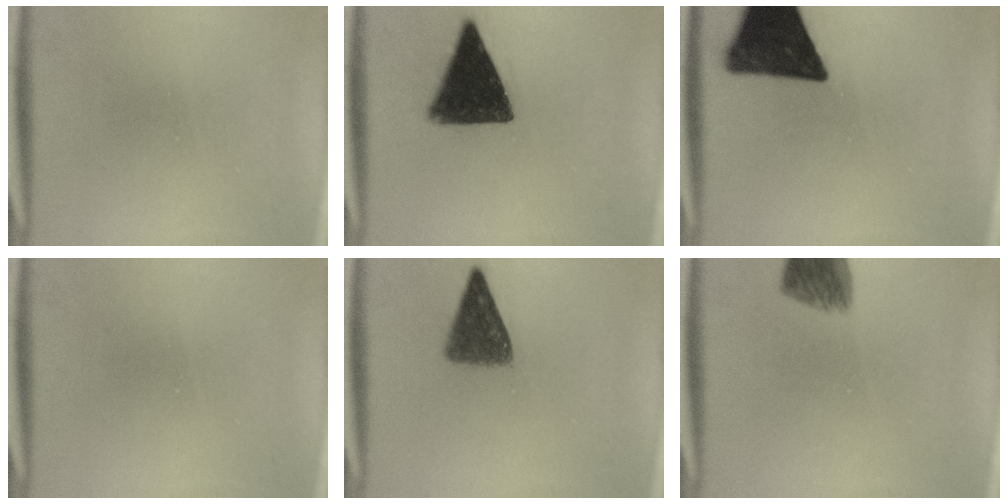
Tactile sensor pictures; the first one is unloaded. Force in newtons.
{"total": 12.9}
{"total": 17.4}
{"total": 0.0}
{"total": 6.8}
{"total": 6.7}